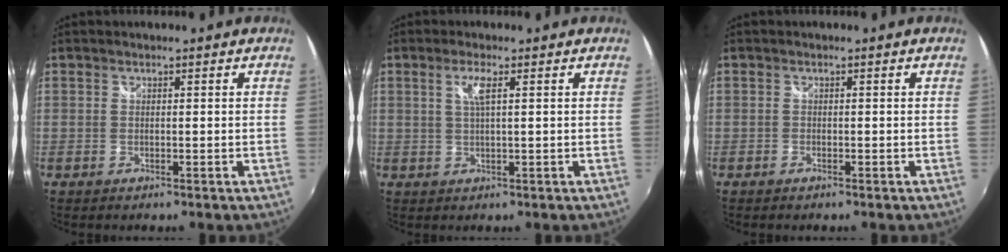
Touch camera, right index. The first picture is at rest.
{"total": 2.9, "force": [1.0, 0.1, 2.7], "torque": [-0.053, 0.001, 0.019]}
{"total": 0.6, "force": [-0.5, 0.3, 0.1], "torque": [-0.004, -0.003, -0.012]}